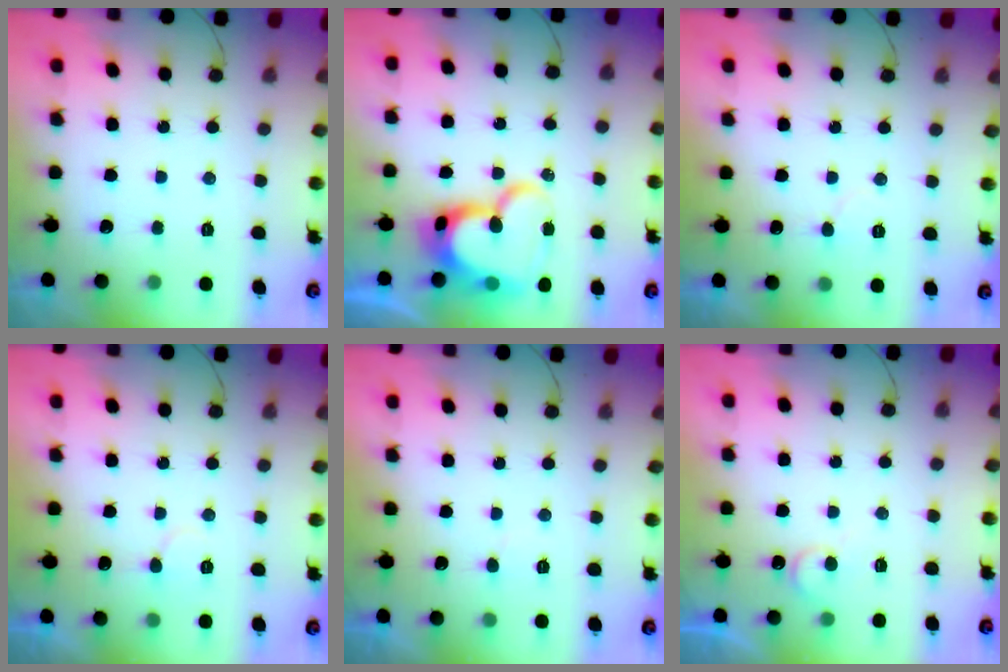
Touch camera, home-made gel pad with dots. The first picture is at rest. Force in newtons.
{"total": 17.1, "press": 17.1, "slide": 1.7}
{"total": 5.4, "press": 5.4, "slide": 0.4}
{"total": 5.9, "press": 5.9, "slide": 0.7}
{"total": 3.5, "press": 3.5, "slide": 0.4}
{"total": 5.0, "press": 4.9, "slide": 0.4}